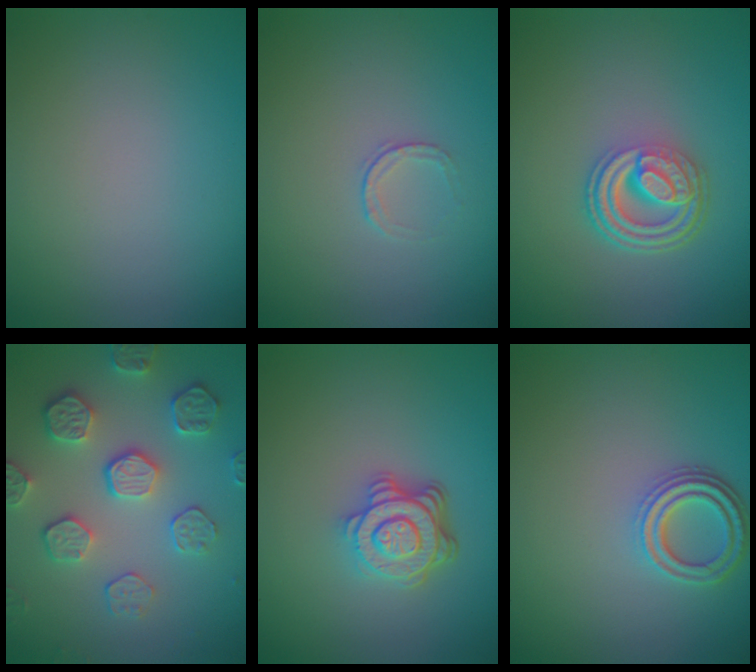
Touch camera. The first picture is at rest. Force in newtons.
{"total": 0.7, "press": 0.5, "slide": 0.5}
{"total": 4.7, "press": 3.4, "slide": 3.3}
{"total": 4.3, "press": 4.1, "slide": 1.3}
{"total": 4.6, "press": 3.4, "slide": 3.0}
{"total": 3.2, "press": 2.7, "slide": 1.8}